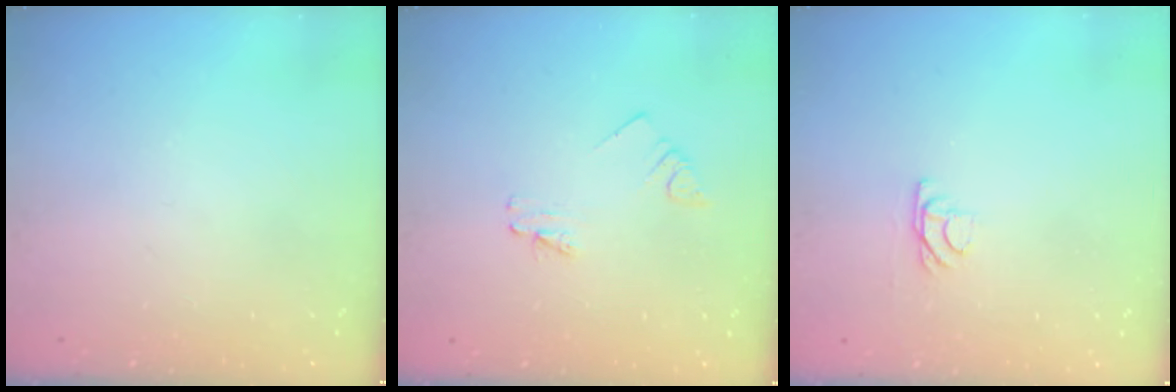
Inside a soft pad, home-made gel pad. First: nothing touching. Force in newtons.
{"total": 1.6, "press": 1.6, "slide": 0.2}
{"total": 3.8, "press": 3.8, "slide": 0.4}